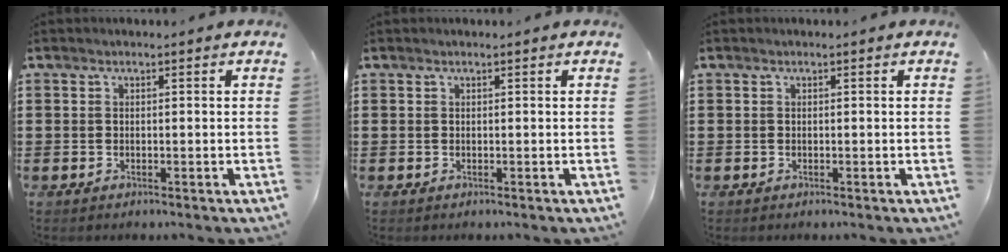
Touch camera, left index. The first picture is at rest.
{"total": 0.0}
{"total": 0.0}